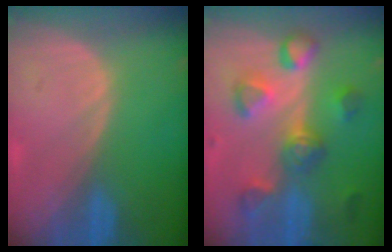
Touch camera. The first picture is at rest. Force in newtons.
{"total": 8.2, "press": 8.1, "slide": 1.2}